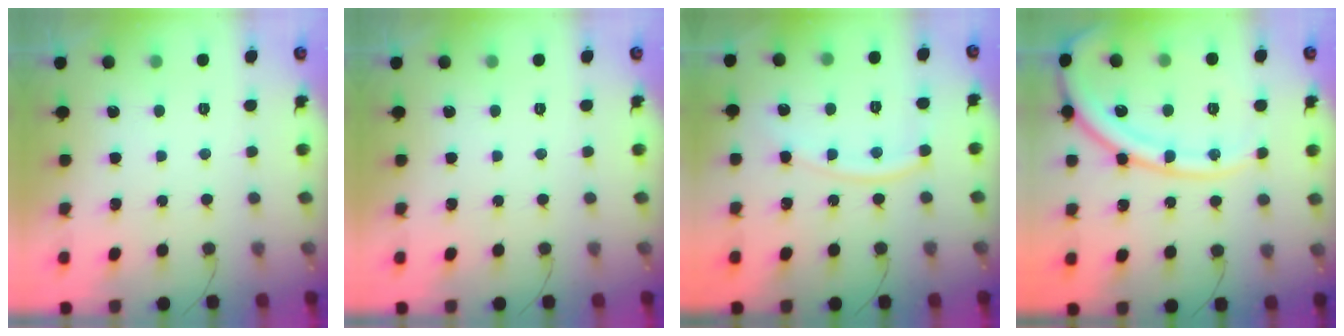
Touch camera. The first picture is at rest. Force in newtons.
{"total": 0.0}
{"total": 9.8, "press": 9.7, "slide": 1.2}
{"total": 17.2, "press": 17.0, "slide": 2.4}